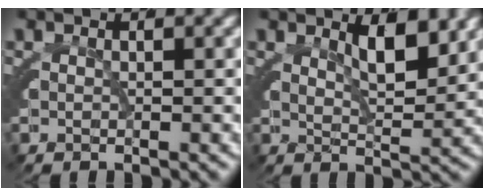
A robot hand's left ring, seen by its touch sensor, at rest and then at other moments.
{"total": 2.8, "force": [1.8, 0.6, 2.0], "torque": [-0.029, -0.002, 0.029]}